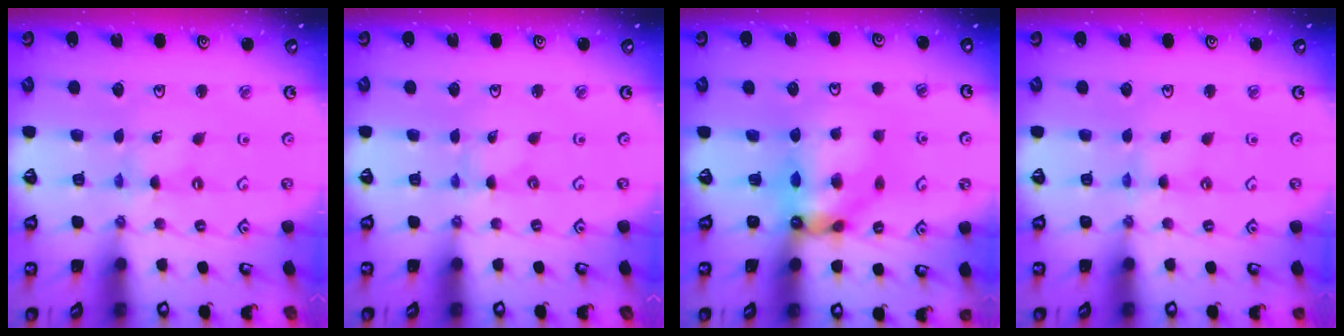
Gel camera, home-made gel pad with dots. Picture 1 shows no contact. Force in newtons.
{"total": 0.0}
{"total": 10.2, "press": 10.2, "slide": 1.2}
{"total": 1.9, "press": 1.9, "slide": 0.4}